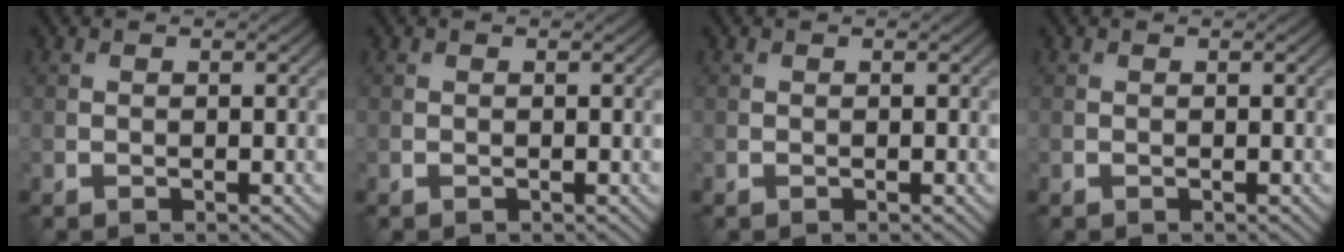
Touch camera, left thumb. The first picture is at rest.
{"total": 0.0}
{"total": 0.0}
{"total": 0.0}